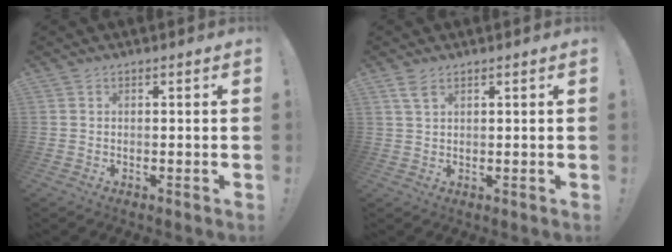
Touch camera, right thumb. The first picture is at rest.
{"total": 3.3, "force": [1.9, 1.4, 2.3], "torque": [-0.041, -0.003, 0.034]}